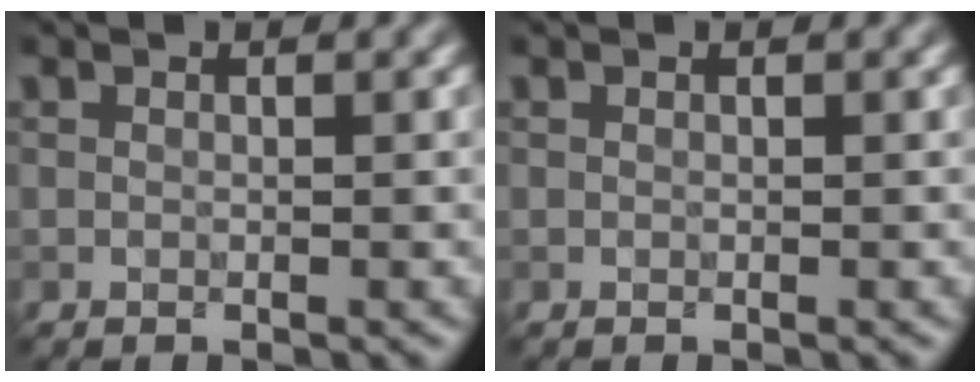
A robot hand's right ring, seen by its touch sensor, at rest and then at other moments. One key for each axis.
{"total": 0.0}